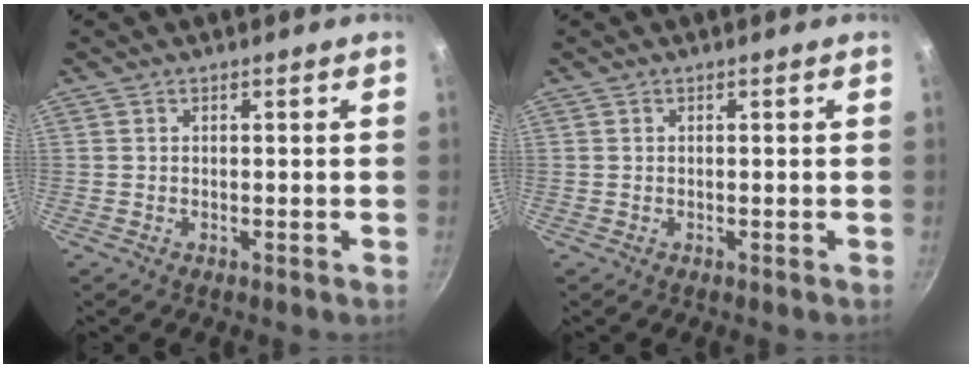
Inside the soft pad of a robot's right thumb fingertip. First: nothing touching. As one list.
[{"total": 0.0}]